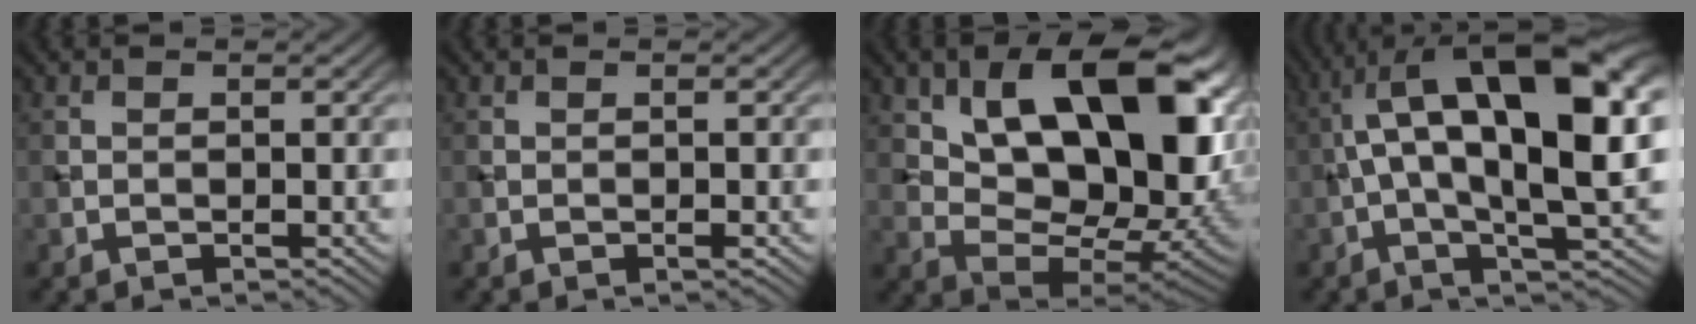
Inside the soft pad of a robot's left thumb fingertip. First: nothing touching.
{"total": 0.6, "force": [-0.2, 0.0, 0.6], "torque": [-0.010, 0.000, -0.004]}
{"total": 17.6, "force": [6.0, 9.5, 13.5], "torque": [-0.201, -0.004, 0.111]}
{"total": 17.1, "force": [2.5, 5.7, 15.9], "torque": [-0.274, 0.024, 0.038]}